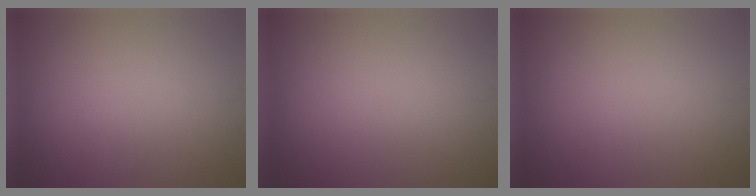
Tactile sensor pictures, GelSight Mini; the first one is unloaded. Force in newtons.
{"total": 0.0}
{"total": 0.0}